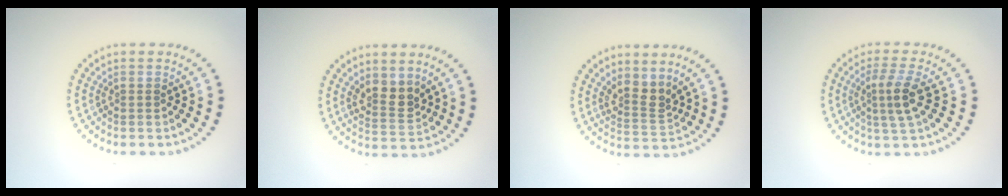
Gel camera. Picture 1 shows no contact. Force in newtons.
{"total": 2.6, "press": 2.4, "slide": 1.2}
{"total": 2.8, "press": 2.0, "slide": 2.0}
{"total": 2.9, "press": 2.6, "slide": 1.4}